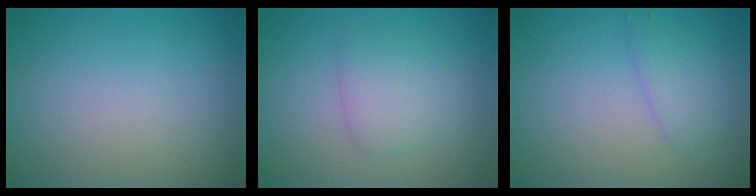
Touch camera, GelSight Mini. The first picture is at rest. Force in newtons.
{"total": 2.9, "press": 2.9, "slide": 0.1}
{"total": 2.1, "press": 2.1, "slide": 0.1}